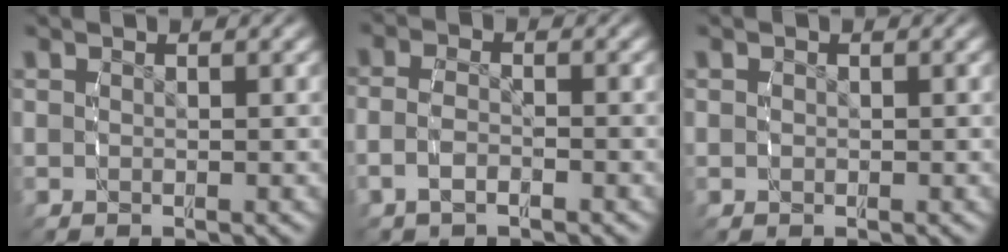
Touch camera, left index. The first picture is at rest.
{"total": 2.2, "force": [-1.1, 1.0, 1.6], "torque": [-0.044, -0.010, -0.016]}
{"total": 0.0}